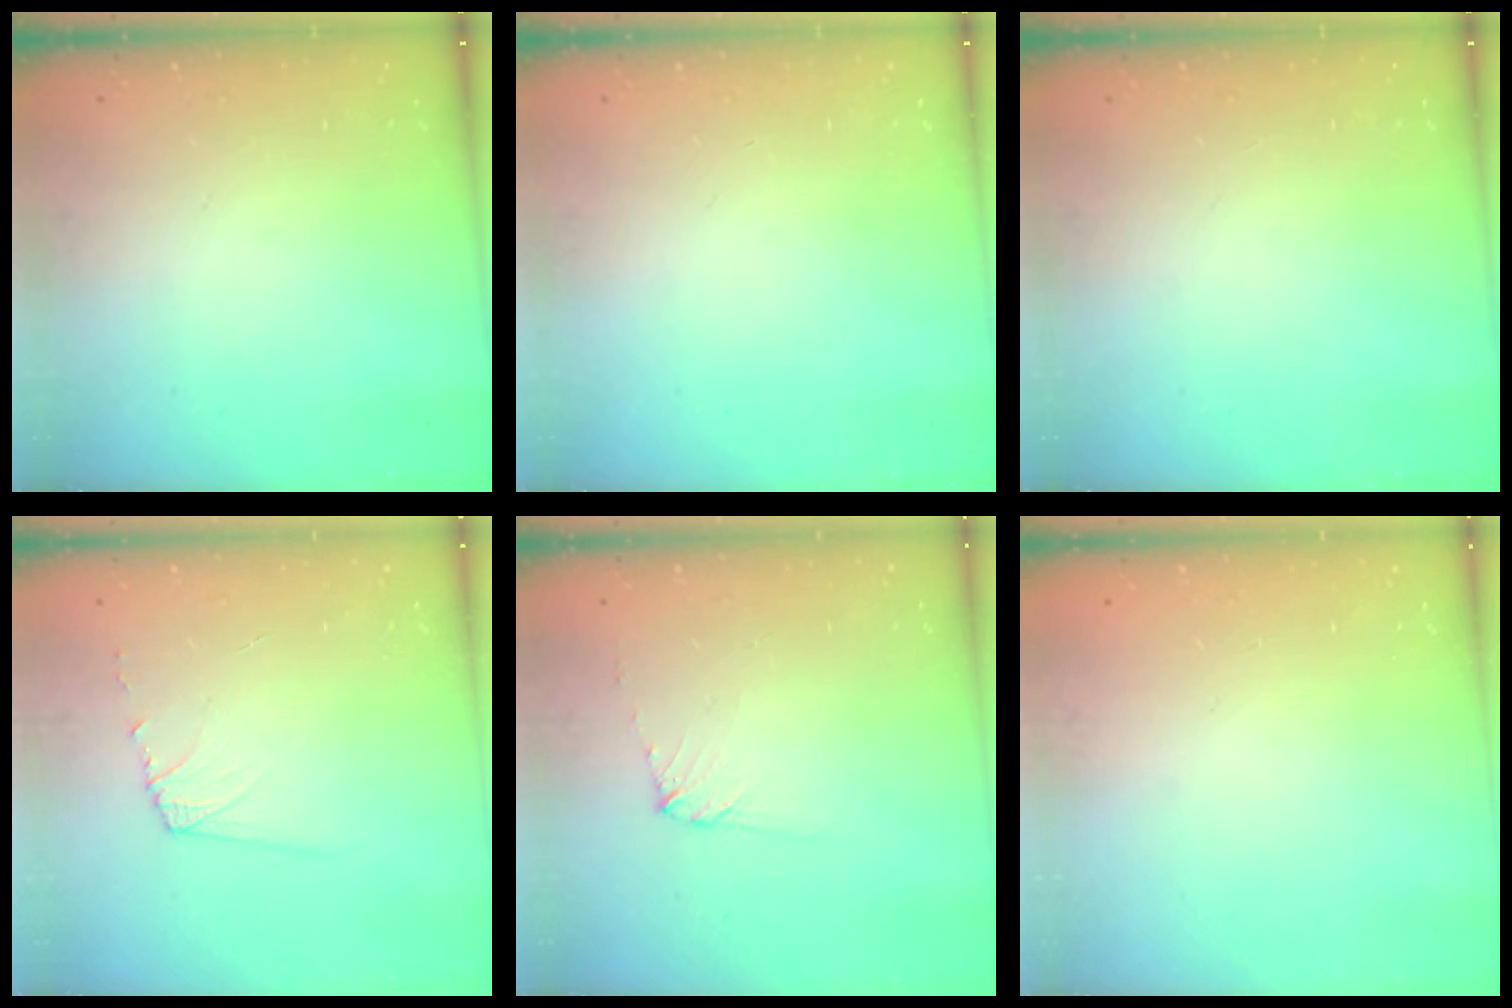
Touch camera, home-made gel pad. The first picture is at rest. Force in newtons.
{"total": 0.0}
{"total": 0.0}
{"total": 6.1, "press": 6.1, "slide": 0.6}
{"total": 5.1, "press": 5.1, "slide": 0.8}
{"total": 0.0}